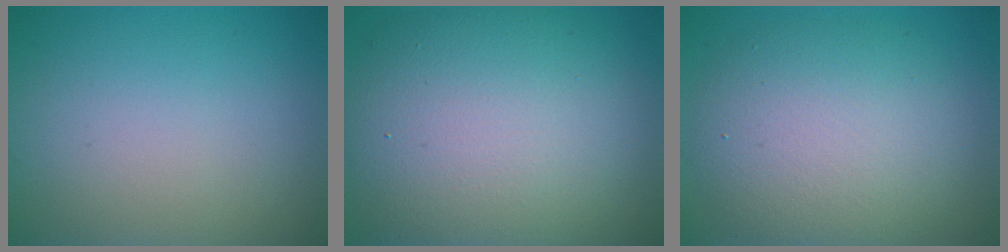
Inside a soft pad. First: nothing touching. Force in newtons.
{"total": 13.4, "press": 13.4, "slide": 0.8}
{"total": 7.7, "press": 7.7, "slide": 0.4}